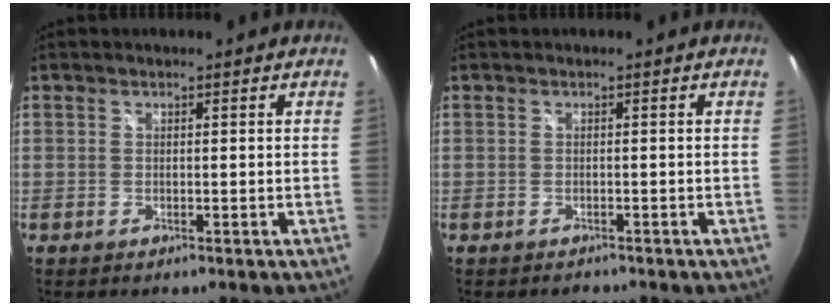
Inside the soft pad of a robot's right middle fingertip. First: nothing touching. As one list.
[{"total": 1.1, "force": [-1.0, 0.5, 0.0], "torque": [-0.004, -0.001, -0.015]}]